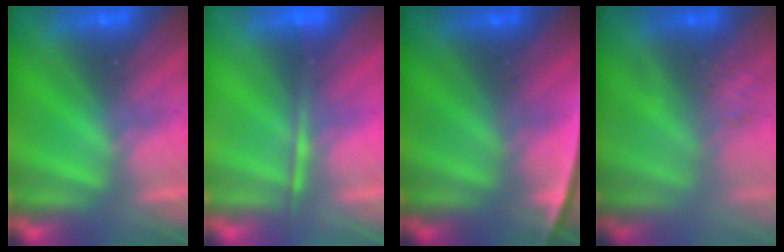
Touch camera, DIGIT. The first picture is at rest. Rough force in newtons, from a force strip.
{"total": 1.5}
{"total": 2.4}
{"total": 2.5}